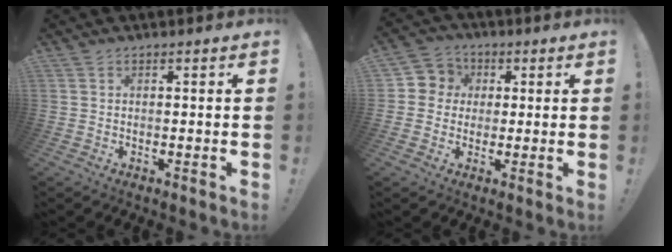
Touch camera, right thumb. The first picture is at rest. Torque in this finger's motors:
{"motor_torque": [-0.07, 0.07, -0.01, 0.01, 0.00]}